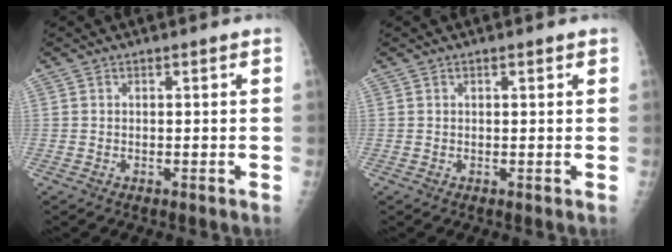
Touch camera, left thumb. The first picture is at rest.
{"total": 1.0, "force": [0.6, 0.4, 0.7], "torque": [-0.009, 0.000, 0.007]}